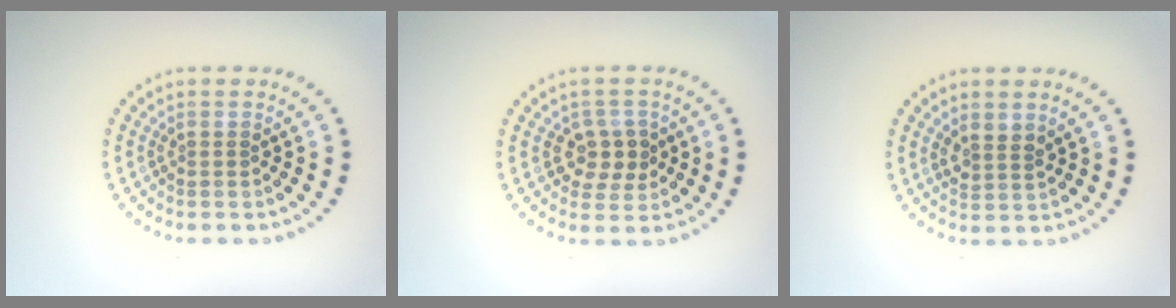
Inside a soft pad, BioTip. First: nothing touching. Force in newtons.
{"total": 2.8, "press": 2.7, "slide": 1.0}
{"total": 1.7, "press": 1.3, "slide": 1.2}